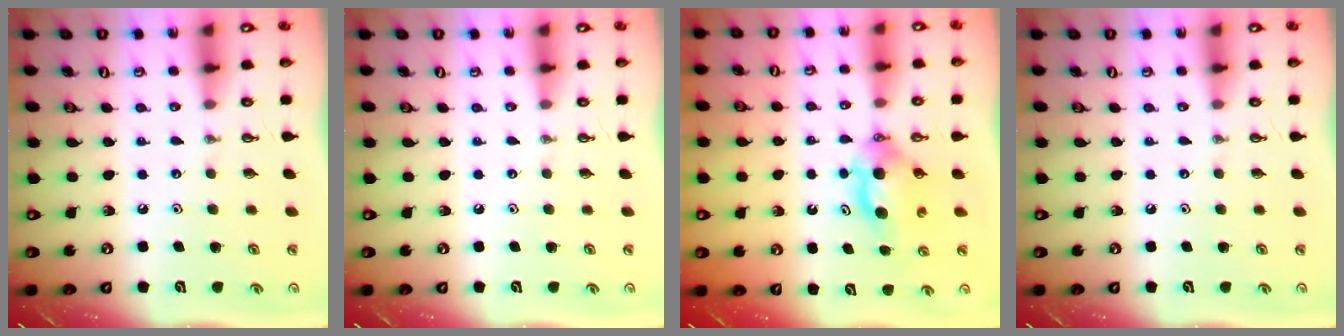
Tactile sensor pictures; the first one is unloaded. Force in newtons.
{"total": 0.0}
{"total": 5.9, "press": 5.8, "slide": 1.1}
{"total": 0.0}